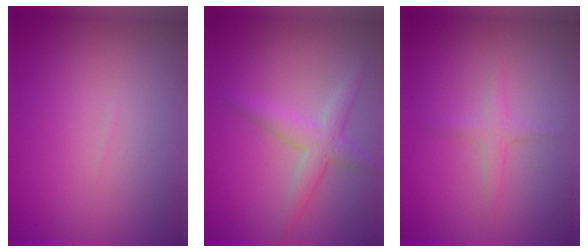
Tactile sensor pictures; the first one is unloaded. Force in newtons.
{"total": 2.8, "press": 2.8, "slide": 0.1}
{"total": 1.3, "press": 1.3, "slide": 0.1}